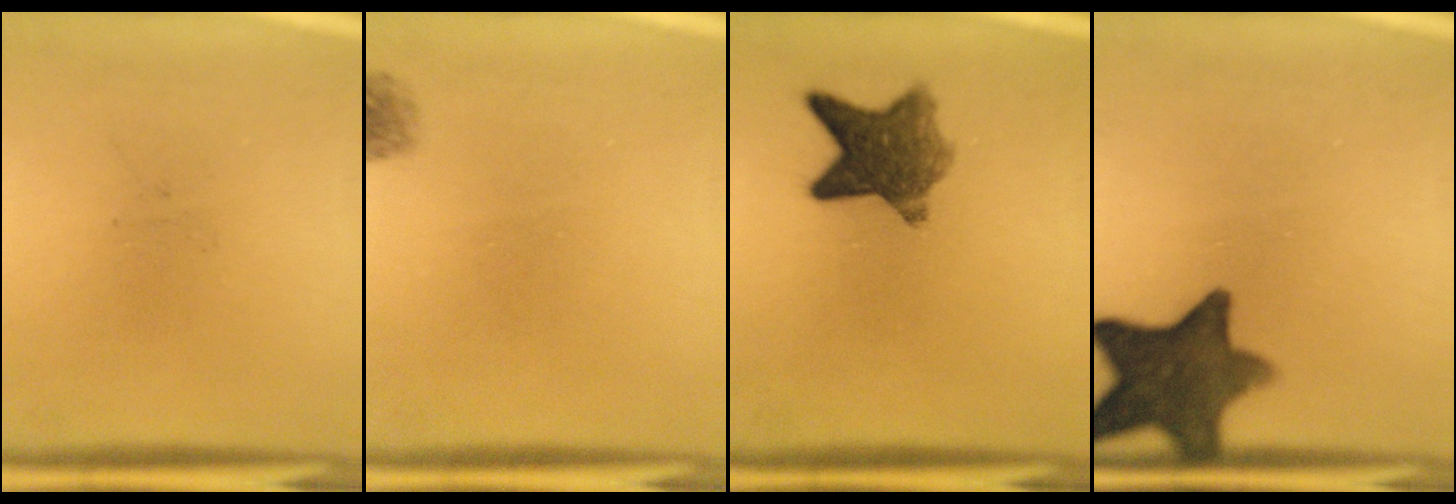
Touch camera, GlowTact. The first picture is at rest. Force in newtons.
{"total": 1.6}
{"total": 8.1}
{"total": 12.1}